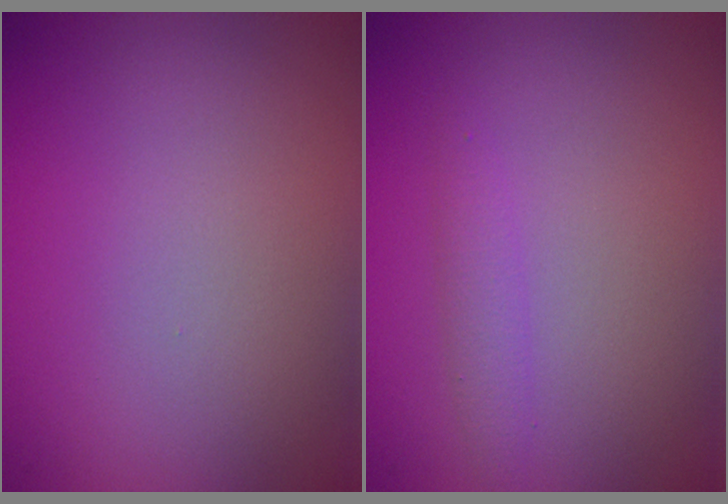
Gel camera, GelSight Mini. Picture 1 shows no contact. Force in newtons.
{"total": 1.3, "press": 1.3, "slide": 0.1}